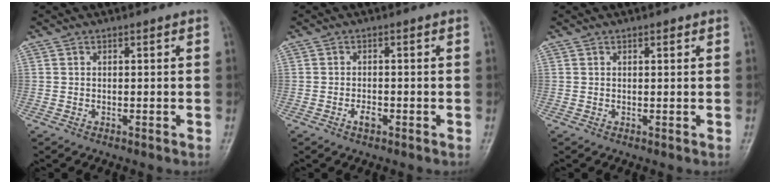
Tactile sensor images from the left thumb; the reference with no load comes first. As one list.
[{"total": 1.8, "force": [-0.9, 0.9, 1.3], "torque": [-0.023, 0.007, -0.015]}, {"total": 0.8, "force": [0.5, 0.2, 0.6], "torque": [-0.009, -0.002, 0.008]}]